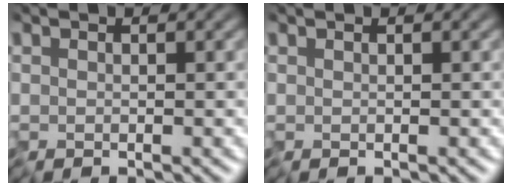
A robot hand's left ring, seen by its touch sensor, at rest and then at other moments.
{"total": 0.0}